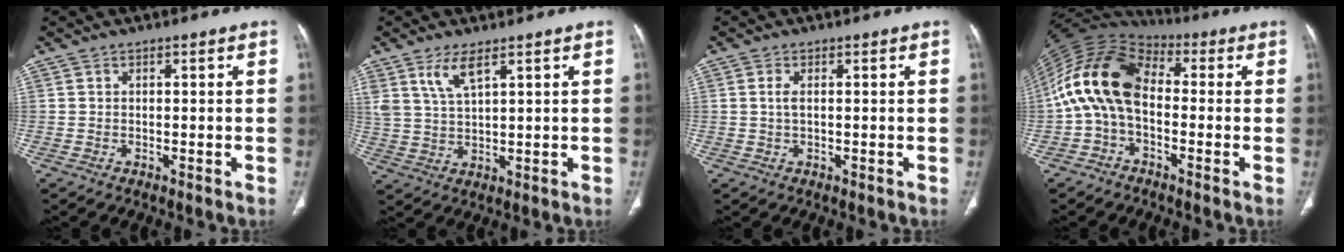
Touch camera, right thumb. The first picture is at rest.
{"total": 5.5, "force": [3.4, 1.6, 4.0], "torque": [-0.085, -0.018, 0.078]}
{"total": 1.7, "force": [0.4, 0.7, 1.5], "torque": [-0.040, 0.004, 0.012]}
{"total": 15.0, "force": [-0.6, 9.4, 11.7], "torque": [-0.222, 0.041, -0.024]}